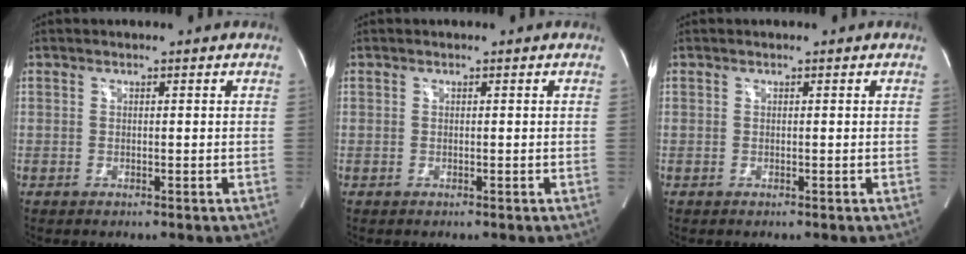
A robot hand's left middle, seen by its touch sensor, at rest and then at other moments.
{"total": 0.0}
{"total": 0.0}